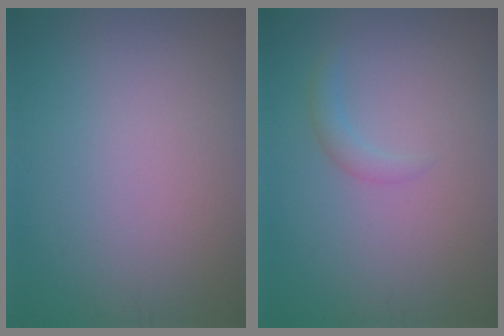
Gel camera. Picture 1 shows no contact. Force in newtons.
{"total": 1.2, "press": 1.2, "slide": 0.1}